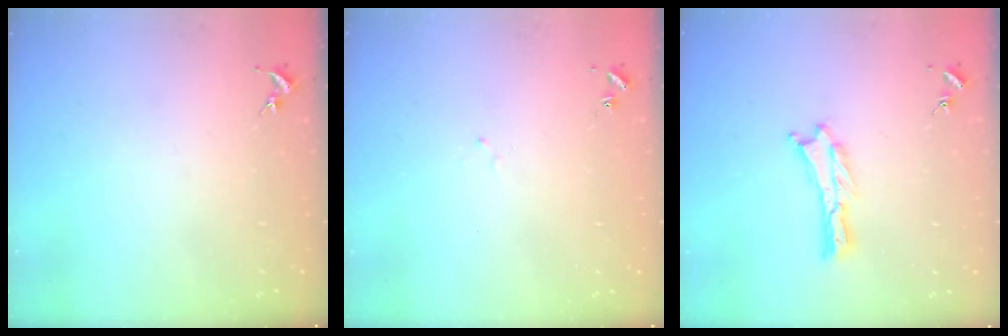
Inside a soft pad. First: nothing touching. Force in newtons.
{"total": 1.1, "press": 1.0, "slide": 0.2}
{"total": 0.0}